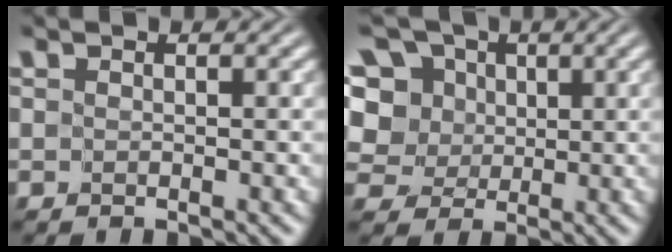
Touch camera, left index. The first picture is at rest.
{"total": 10.7, "force": [4.4, 8.4, 5.0], "torque": [-0.111, 0.038, 0.067]}